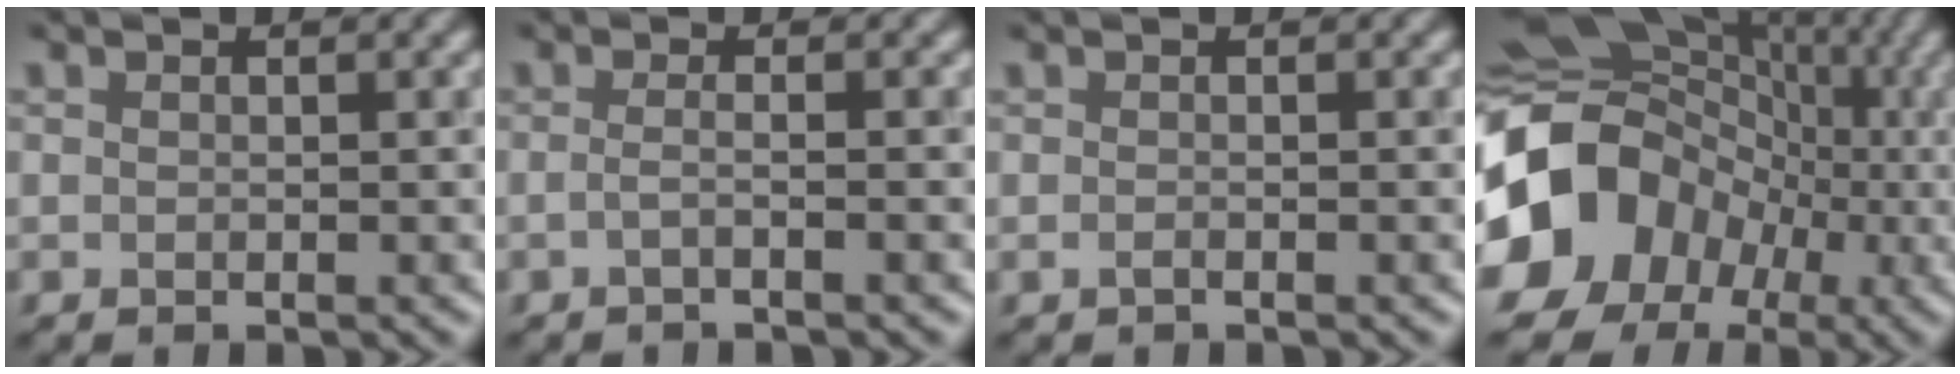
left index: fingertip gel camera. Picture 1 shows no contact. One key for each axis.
{"total": 1.3, "fx": -0.6, "fy": 0.2, "fz": 1.2, "tx": -0.019, "ty": 0.000, "tz": -0.020}
{"total": 0.5, "fx": -0.4, "fy": 0.0, "fz": 0.4, "tx": -0.011, "ty": 0.004, "tz": -0.006}
{"total": 17.2, "fx": -2.7, "fy": 15.2, "fz": 7.8, "tx": -0.153, "ty": -0.004, "tz": -0.083}